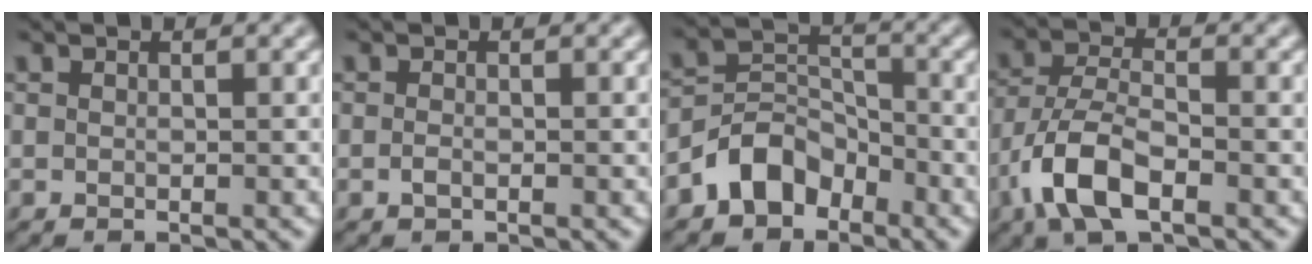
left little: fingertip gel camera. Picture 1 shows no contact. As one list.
[{"total": 0.8, "force": [-0.4, 0.4, 0.5], "torque": [-0.011, -0.002, -0.009]}, {"total": 4.6, "force": [-3.1, 2.9, 1.6], "torque": [-0.023, 0.008, -0.064]}, {"total": 6.3, "force": [-3.3, 2.7, 4.7], "torque": [-0.094, 0.000, -0.075]}]